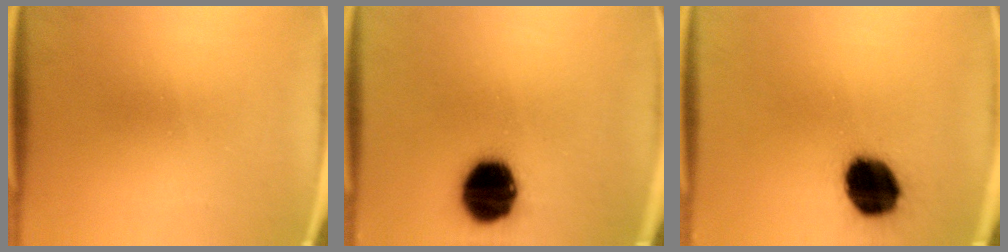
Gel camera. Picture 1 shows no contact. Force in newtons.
{"total": 17.7}
{"total": 15.8}